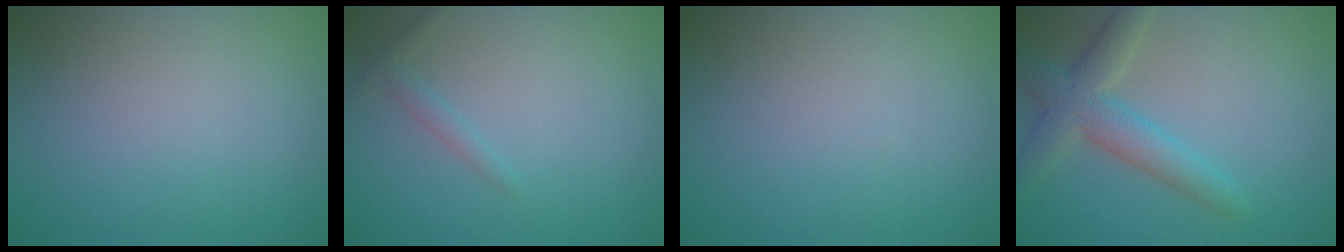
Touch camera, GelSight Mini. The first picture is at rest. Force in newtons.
{"total": 1.1, "press": 1.1, "slide": 0.0}
{"total": 0.0}
{"total": 4.6, "press": 4.6, "slide": 0.2}